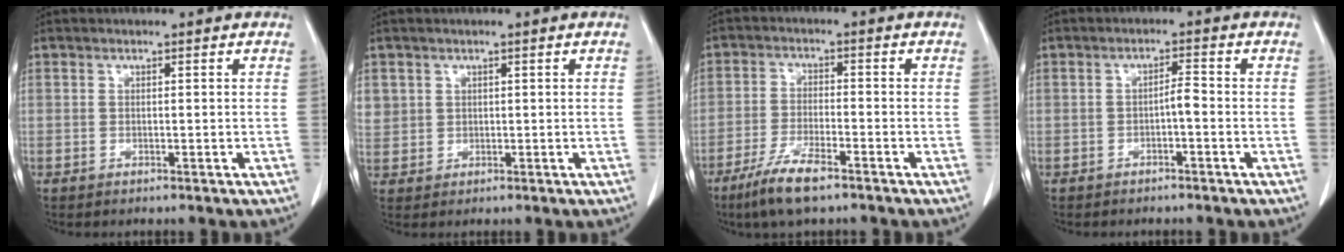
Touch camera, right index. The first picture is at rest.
{"total": 4.1, "force": [1.6, 3.7, 0.8], "torque": [-0.020, 0.011, 0.041]}
{"total": 7.4, "force": [-5.1, 1.2, 5.2], "torque": [-0.107, -0.014, -0.093]}
{"total": 2.1, "force": [-0.7, 0.3, 1.9], "torque": [-0.029, 0.004, -0.013]}